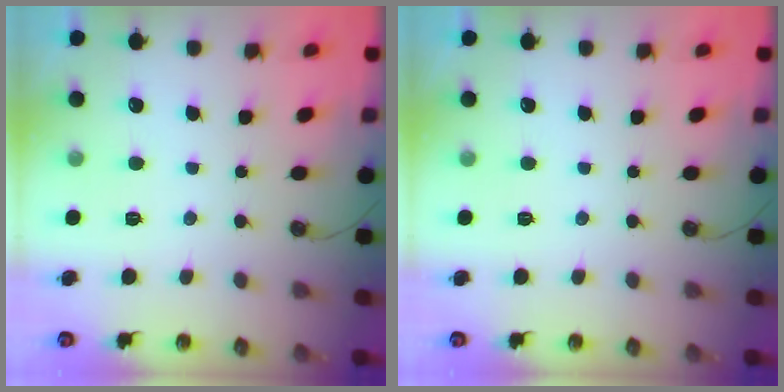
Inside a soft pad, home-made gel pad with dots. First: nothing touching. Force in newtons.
{"total": 0.0}